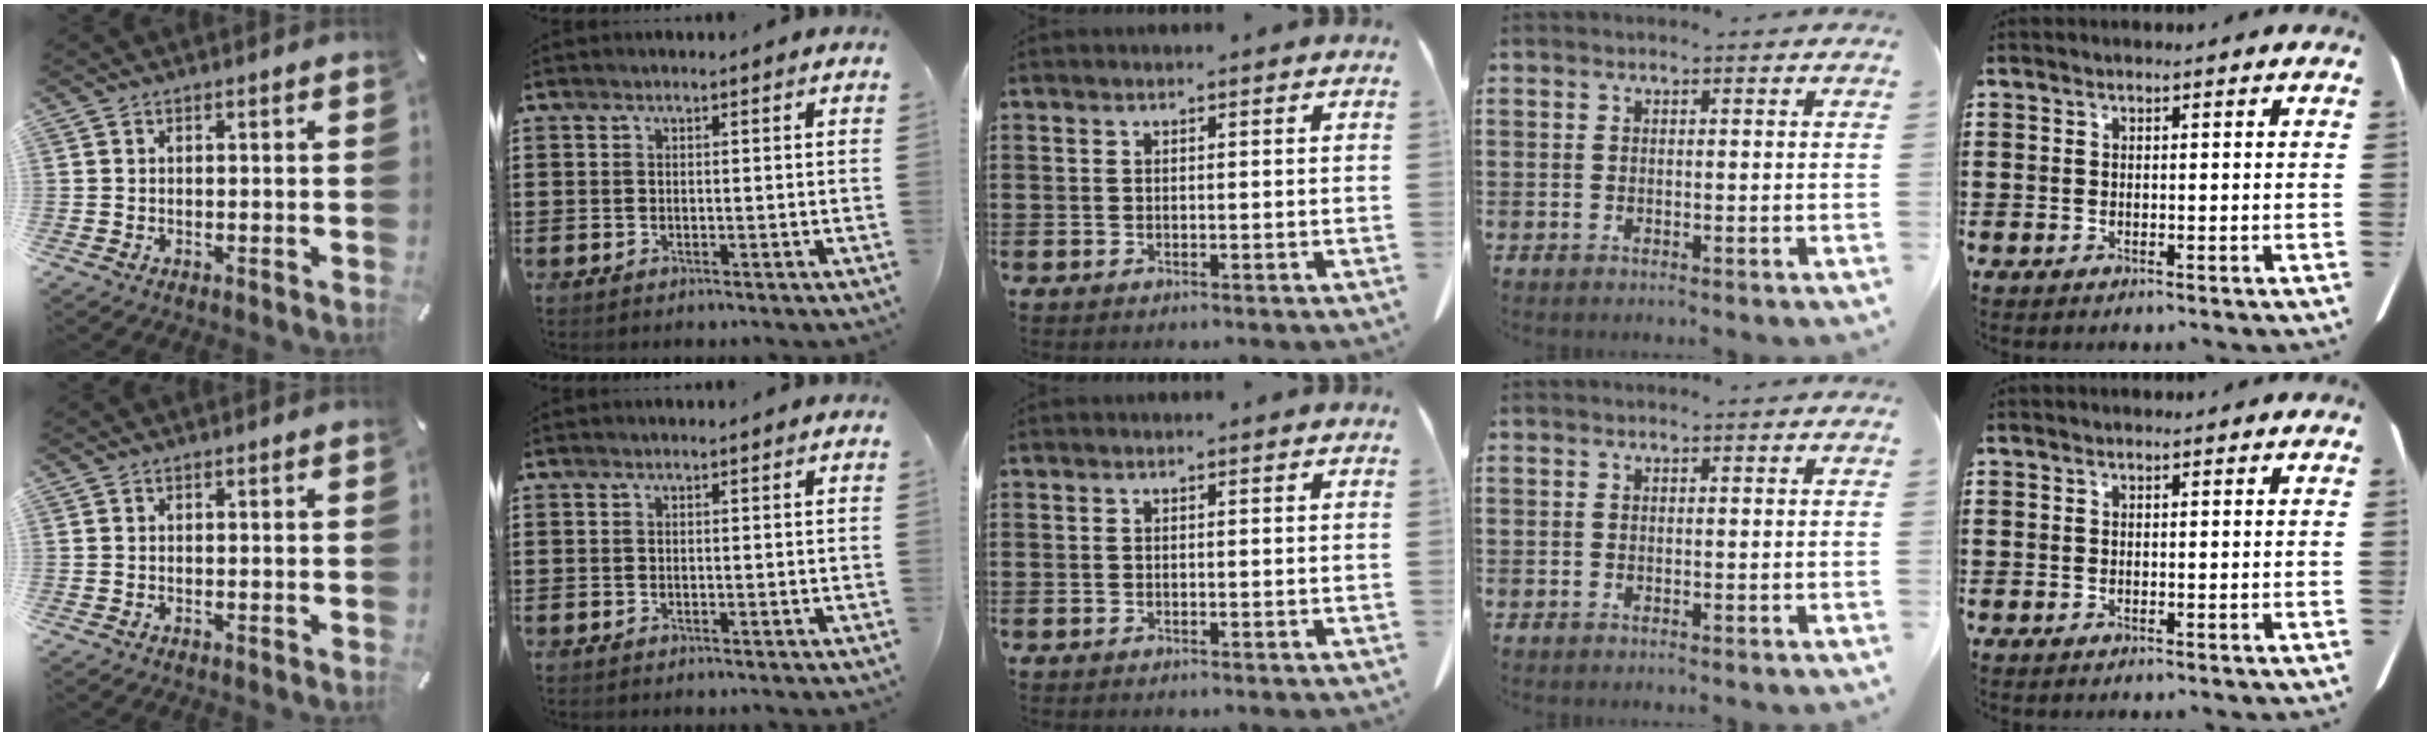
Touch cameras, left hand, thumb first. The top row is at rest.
{}